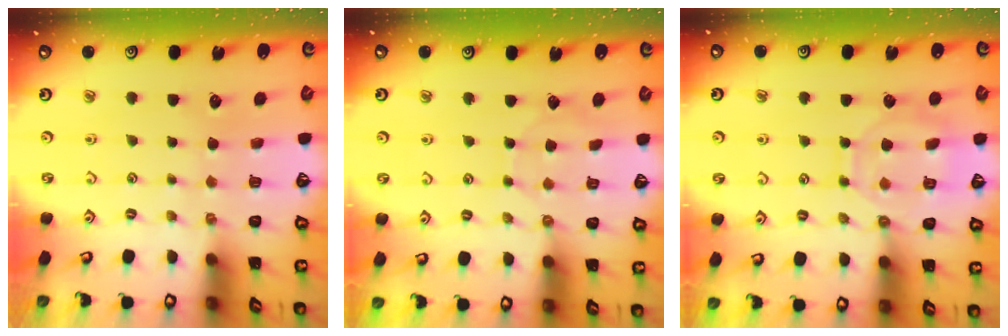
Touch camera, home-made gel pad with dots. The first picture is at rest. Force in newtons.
{"total": 2.9, "press": 2.9, "slide": 0.3}
{"total": 11.7, "press": 11.6, "slide": 1.2}